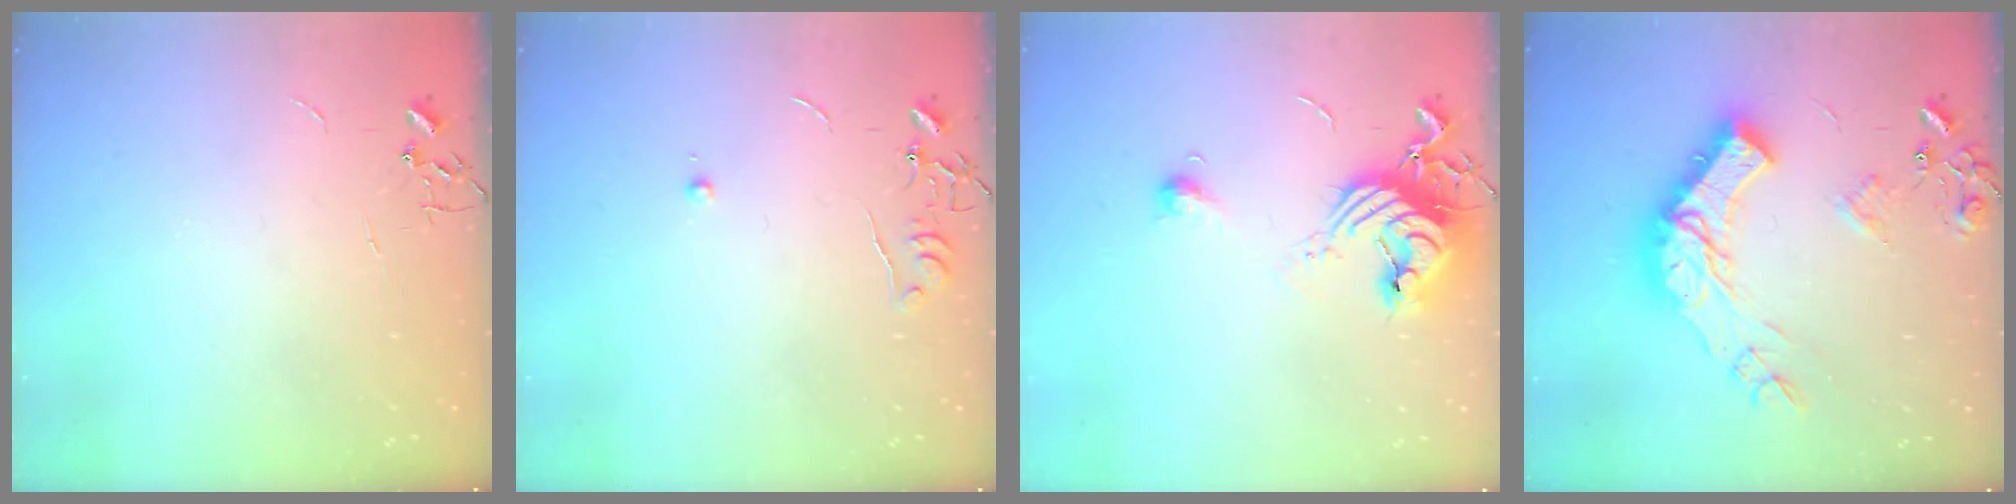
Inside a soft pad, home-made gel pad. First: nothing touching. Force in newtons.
{"total": 5.9, "press": 5.9, "slide": 0.6}
{"total": 14.3, "press": 14.2, "slide": 1.4}
{"total": 23.2, "press": 23.0, "slide": 3.0}